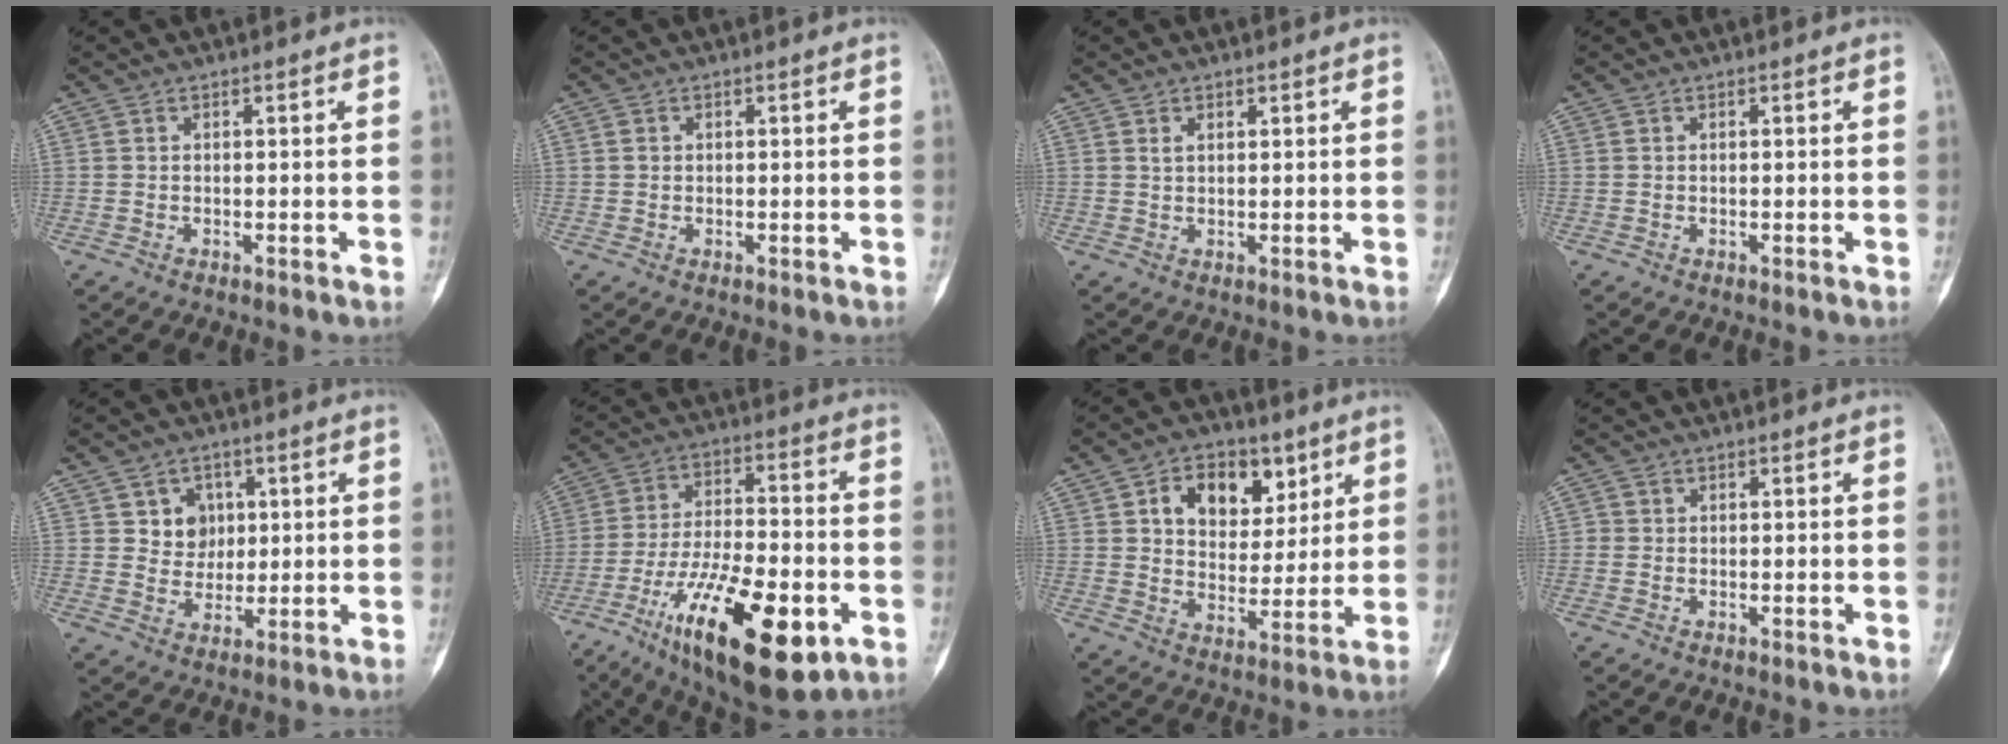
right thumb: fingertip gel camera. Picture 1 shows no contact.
{"total": 0.8, "force": [0.2, 0.7, 0.4], "torque": [-0.004, 0.001, 0.002]}
{"total": 1.4, "force": [0.7, 0.8, 0.9], "torque": [-0.013, 0.000, 0.014]}
{"total": 0.0}
{"total": 6.1, "force": [1.9, 5.4, 2.1], "torque": [0.000, -0.004, 0.032]}
{"total": 22.8, "force": [-9.6, 8.4, 18.9], "torque": [-0.324, 0.028, -0.150]}
{"total": 12.6, "force": [5.4, 8.7, 7.3], "torque": [-0.066, -0.018, 0.087]}
{"total": 0.8, "force": [-0.2, 0.7, 0.1], "torque": [0.002, 0.003, -0.006]}